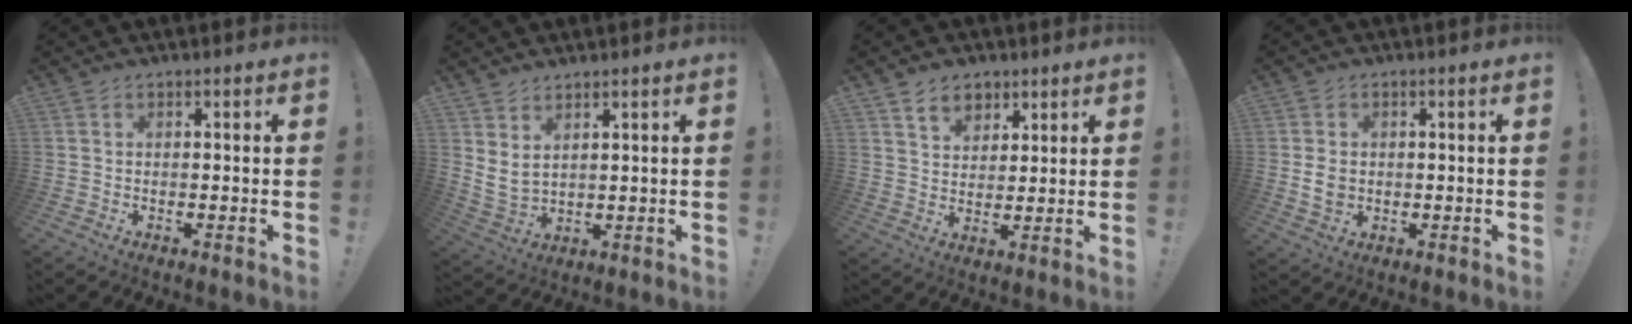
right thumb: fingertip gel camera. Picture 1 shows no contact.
{"total": 4.8, "force": [3.7, 1.8, 2.4], "torque": [-0.046, -0.021, 0.070]}
{"total": 7.3, "force": [4.7, 5.2, 2.0], "torque": [-0.028, -0.026, 0.089]}
{"total": 5.1, "force": [0.1, 4.2, 2.9], "torque": [-0.036, 0.001, 0.003]}